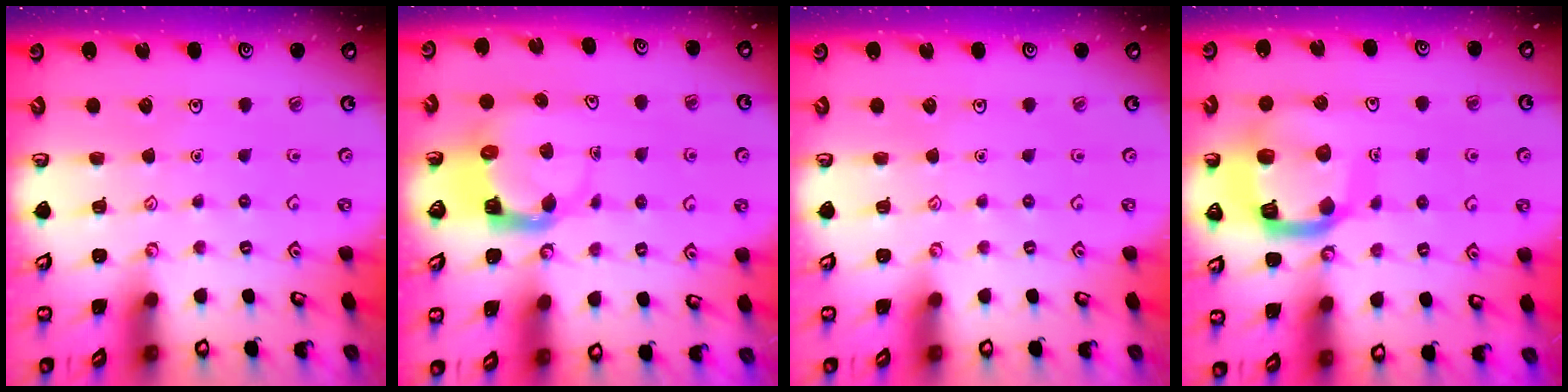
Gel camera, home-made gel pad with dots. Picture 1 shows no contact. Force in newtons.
{"total": 3.7, "press": 3.6, "slide": 0.7}
{"total": 0.0}
{"total": 15.6, "press": 15.6, "slide": 1.6}